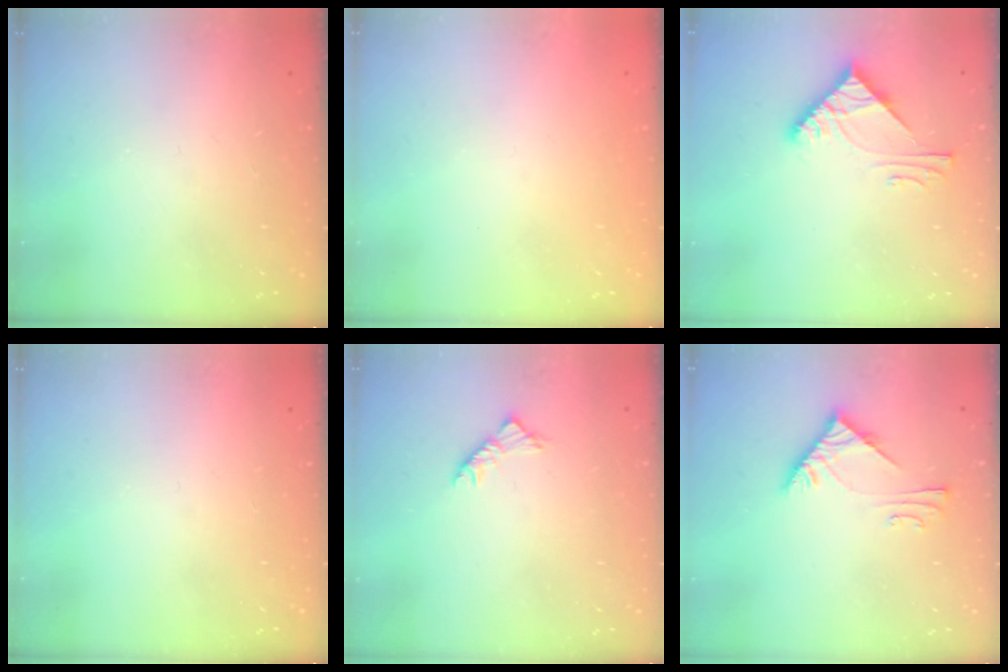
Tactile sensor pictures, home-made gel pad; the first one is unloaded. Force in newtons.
{"total": 0.8, "press": 0.7, "slide": 0.3}
{"total": 6.6, "press": 6.6, "slide": 0.5}
{"total": 0.0}
{"total": 4.1, "press": 3.9, "slide": 1.1}
{"total": 6.0, "press": 6.0, "slide": 0.7}